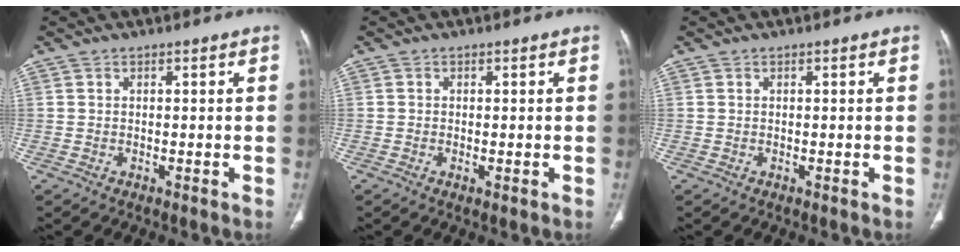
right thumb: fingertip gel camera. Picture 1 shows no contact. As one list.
[{"total": 0.9, "force": [-0.3, 0.3, 0.8], "torque": [-0.019, -0.004, -0.004]}, {"total": 0.0}]